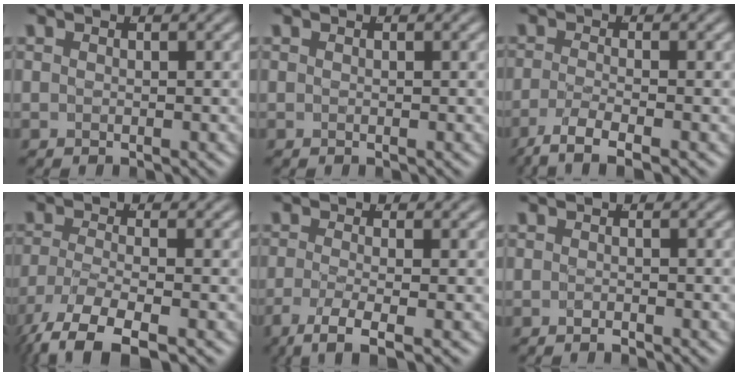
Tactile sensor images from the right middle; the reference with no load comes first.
{"total": 0.0}
{"total": 5.3, "force": [-3.9, 1.3, 3.3], "torque": [-0.063, -0.026, -0.049]}
{"total": 7.3, "force": [-4.9, 3.0, 4.4], "torque": [-0.104, -0.046, -0.053]}
{"total": 5.1, "force": [-3.5, 1.3, 3.5], "torque": [-0.076, -0.033, -0.038]}
{"total": 0.8, "force": [-0.8, -0.3, 0.2], "torque": [-0.004, -0.002, -0.012]}